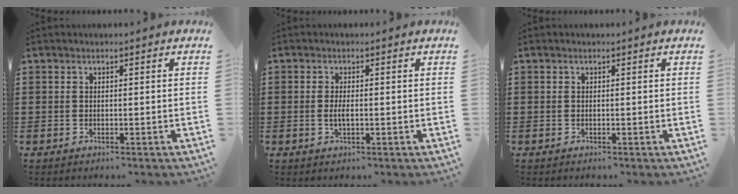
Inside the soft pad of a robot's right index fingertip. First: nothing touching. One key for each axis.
{"total": 2.0, "fx": -0.2, "fy": 0.6, "fz": 1.9, "tx": -0.042, "ty": -0.002, "tz": -0.006}
{"total": 0.0}